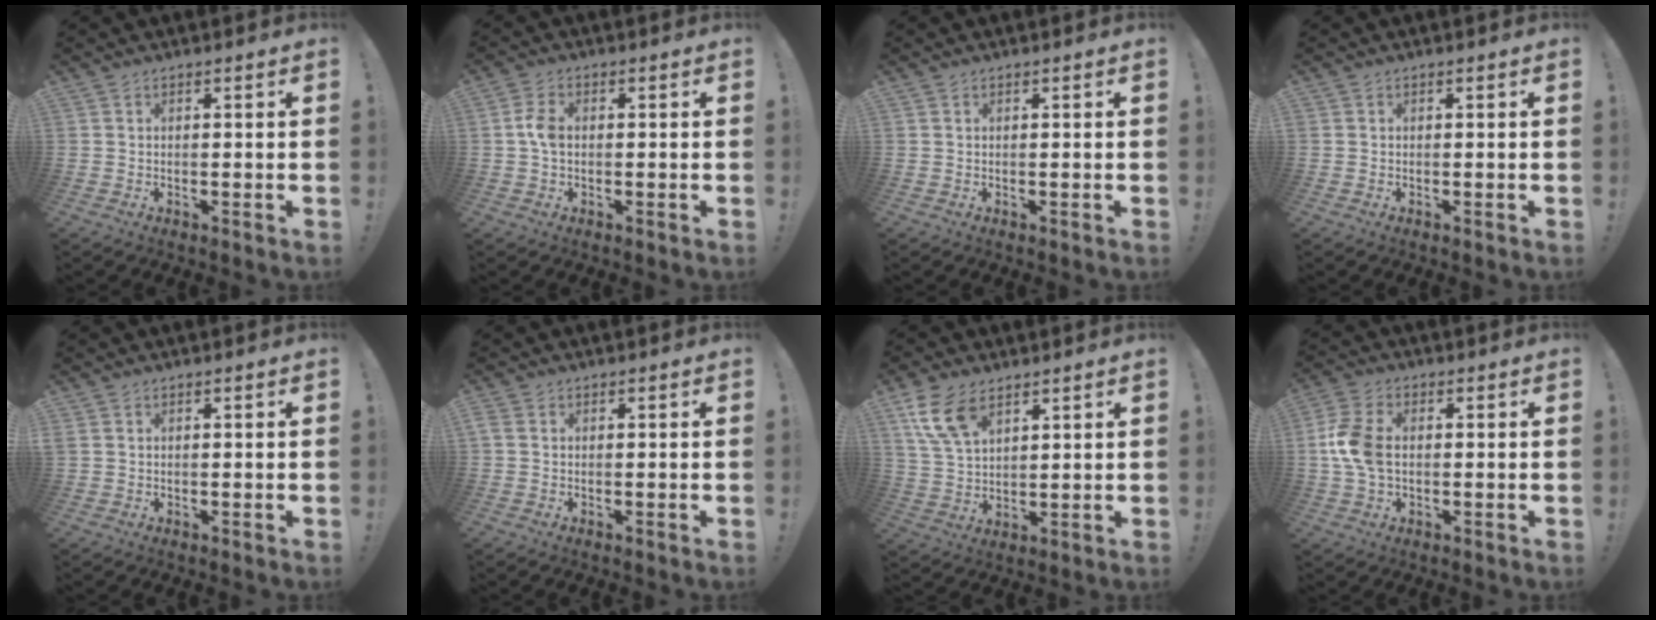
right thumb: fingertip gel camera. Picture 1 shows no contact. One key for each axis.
{"total": 4.6, "fx": -0.2, "fy": 2.8, "fz": 3.6, "tx": -0.066, "ty": 0.010, "tz": -0.005}
{"total": 0.0}
{"total": 0.0}
{"total": 1.1, "fx": 0.3, "fy": 0.9, "fz": 0.7, "tx": -0.018, "ty": 0.007, "tz": 0.007}
{"total": 0.8, "fx": -0.1, "fy": 0.5, "fz": 0.6, "tx": -0.019, "ty": 0.006, "tz": 0.001}
{"total": 10.9, "fx": 6.4, "fy": 5.7, "fz": 6.8, "tx": -0.125, "ty": -0.017, "tz": 0.126}
{"total": 9.5, "fx": -0.4, "fy": 6.3, "fz": 7.1, "tx": -0.158, "ty": 0.006, "tz": -0.006}